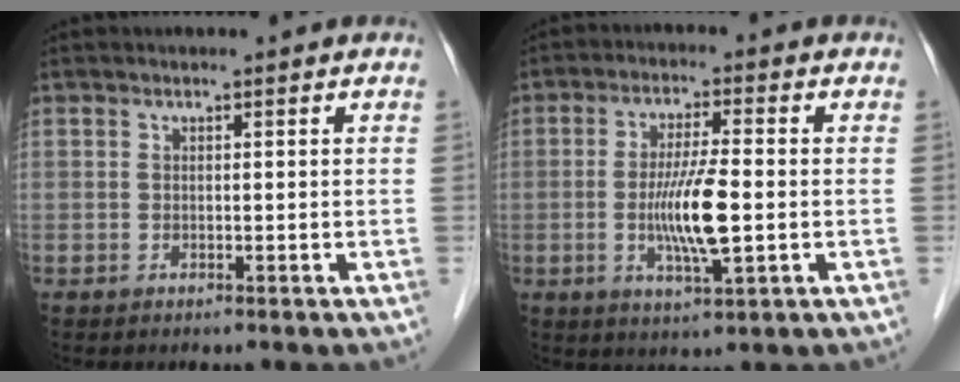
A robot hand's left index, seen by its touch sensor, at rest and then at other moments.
{"total": 8.3, "force": [-1.3, 0.8, 8.2], "torque": [-0.158, -0.011, -0.029]}